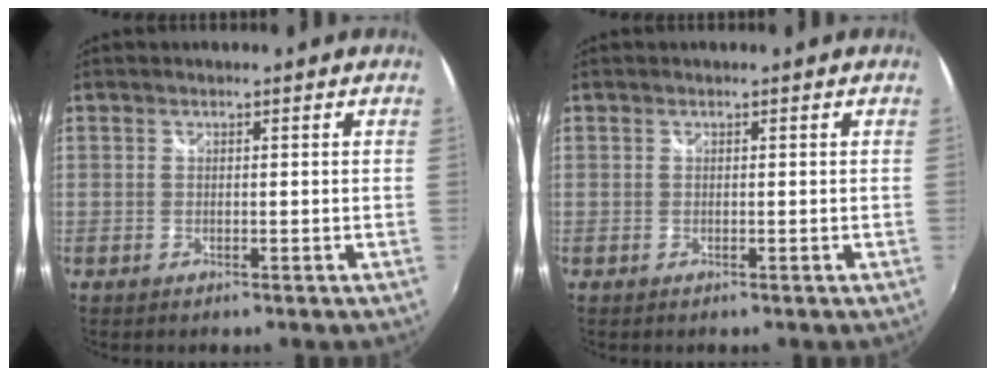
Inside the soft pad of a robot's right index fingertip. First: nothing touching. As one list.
[{"total": 0.0}]